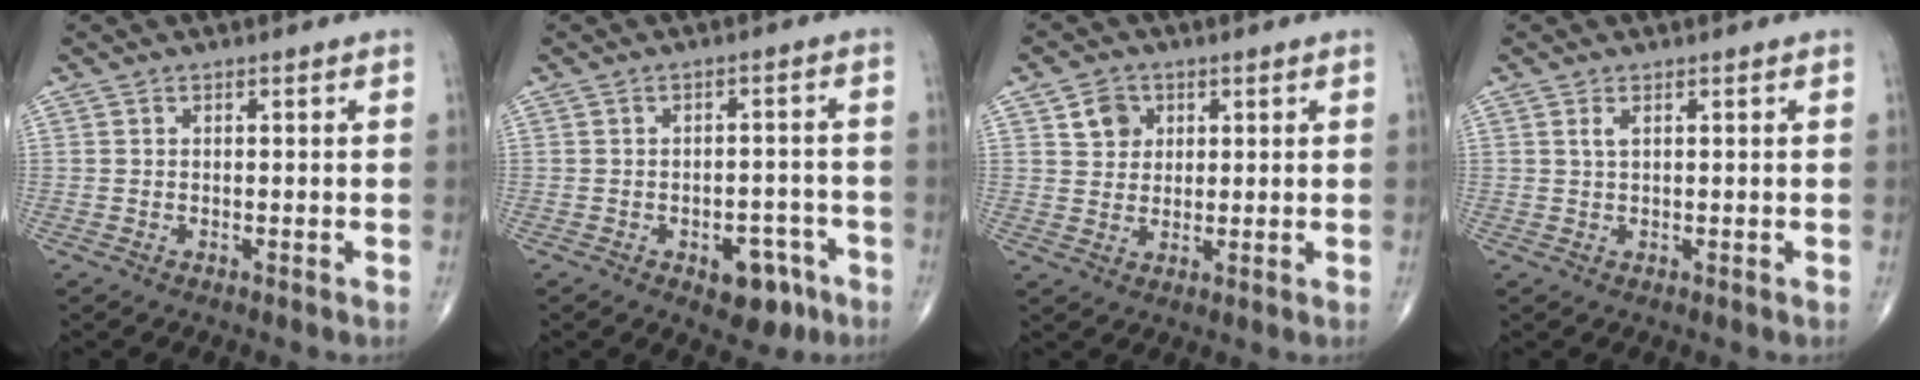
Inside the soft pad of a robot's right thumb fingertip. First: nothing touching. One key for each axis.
{"total": 7.4, "fx": -3.8, "fy": 4.2, "fz": 4.7, "tx": -0.032, "ty": 0.026, "tz": -0.043}
{"total": 4.8, "fx": 1.9, "fy": 4.0, "fz": 1.7, "tx": -0.008, "ty": -0.007, "tz": 0.032}
{"total": 1.2, "fx": 0.5, "fy": 0.4, "fz": 1.0, "tx": -0.023, "ty": 0.005, "tz": 0.012}